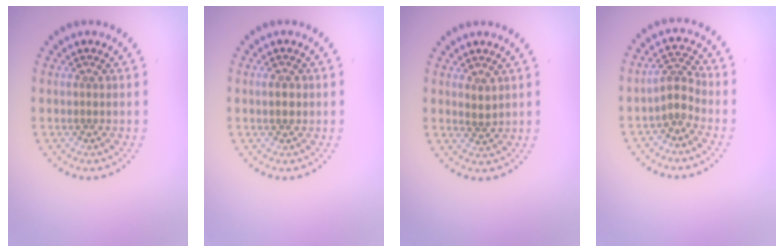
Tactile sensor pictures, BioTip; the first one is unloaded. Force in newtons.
{"total": 1.1, "press": 1.1, "slide": 0.2}
{"total": 1.1, "press": 1.0, "slide": 0.6}
{"total": 2.1, "press": 1.6, "slide": 1.4}